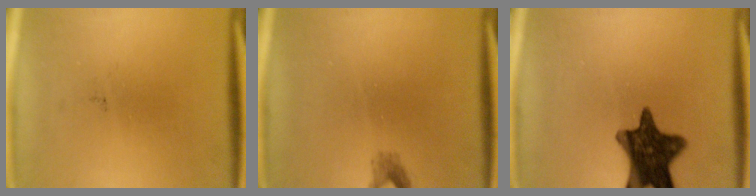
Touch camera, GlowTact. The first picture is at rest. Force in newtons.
{"total": 1.2}
{"total": 12.8}